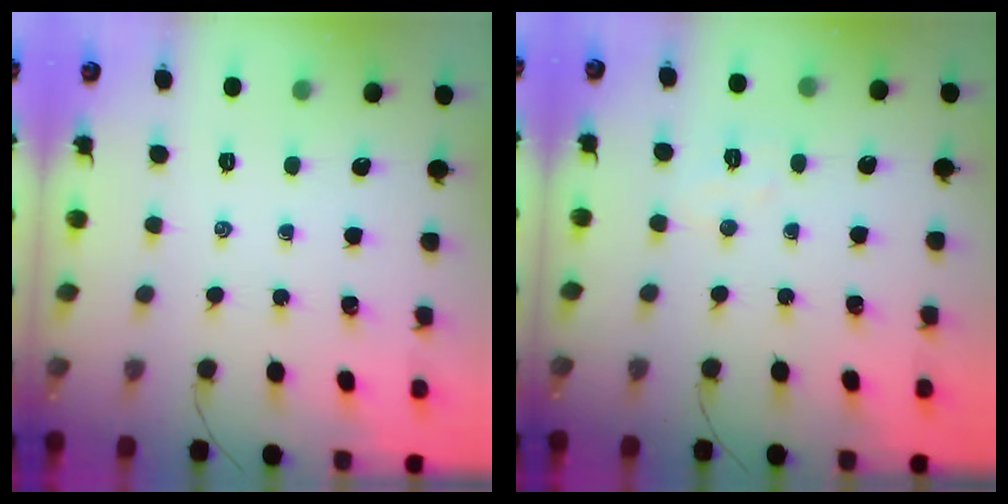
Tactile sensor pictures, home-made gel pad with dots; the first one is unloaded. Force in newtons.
{"total": 4.7, "press": 4.6, "slide": 0.9}